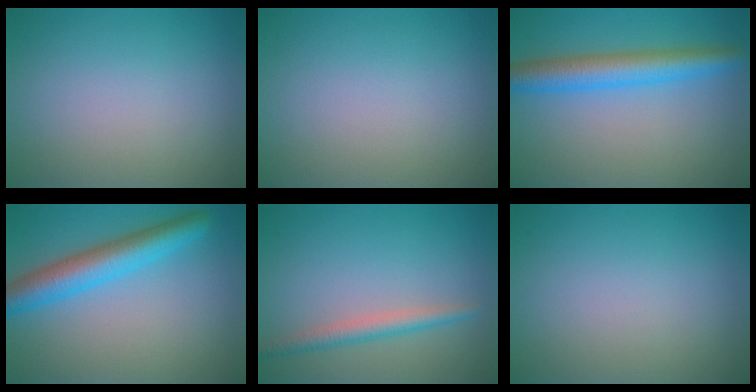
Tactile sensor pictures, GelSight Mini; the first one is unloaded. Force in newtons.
{"total": 0.0}
{"total": 5.1, "press": 5.1, "slide": 0.1}
{"total": 5.3, "press": 5.3, "slide": 0.1}
{"total": 2.3, "press": 2.3, "slide": 0.1}
{"total": 0.0}